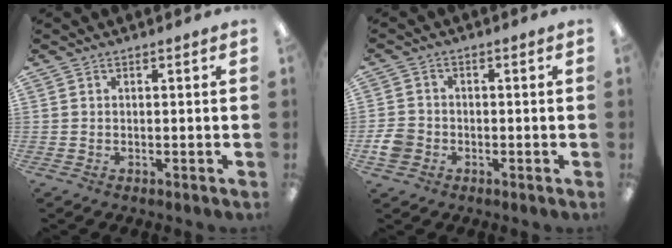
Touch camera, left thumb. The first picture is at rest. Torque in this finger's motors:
{"motor_torque": [-0.42, 0.54, 0.36, 0.03, -0.02]}